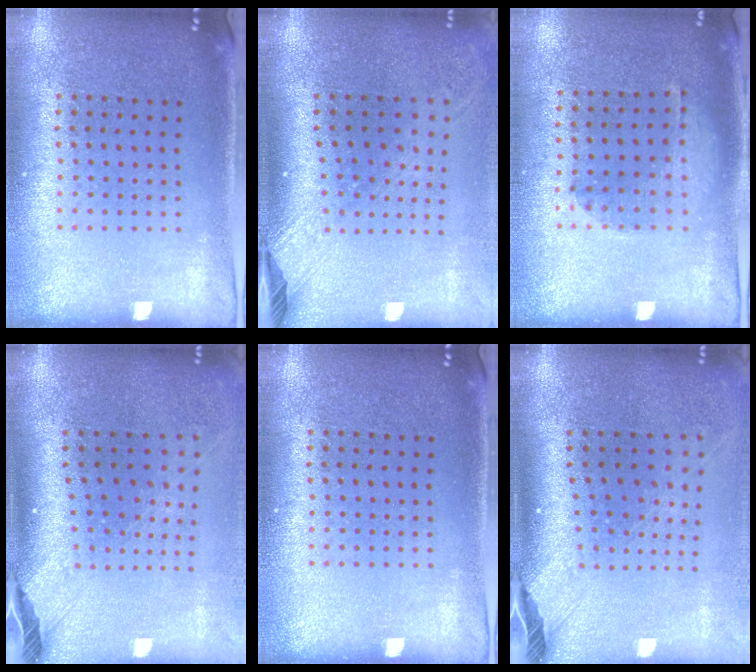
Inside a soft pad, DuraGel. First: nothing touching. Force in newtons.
{"total": 2.4, "press": 1.7, "slide": 1.6}
{"total": 1.1, "press": 1.0, "slide": 0.2}
{"total": 2.7, "press": 2.0, "slide": 1.8}
{"total": 0.0}
{"total": 2.7, "press": 2.0, "slide": 1.8}